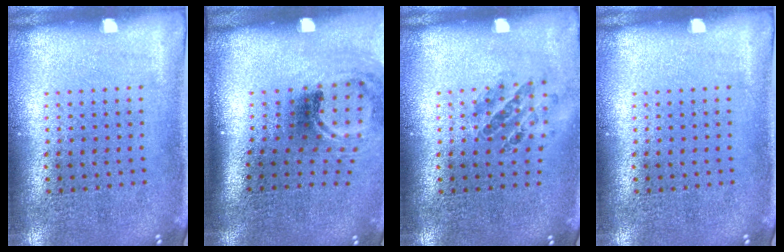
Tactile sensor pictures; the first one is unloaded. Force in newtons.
{"total": 2.0, "press": 1.3, "slide": 1.5}
{"total": 0.8, "press": 0.8, "slide": 0.2}
{"total": 0.0}